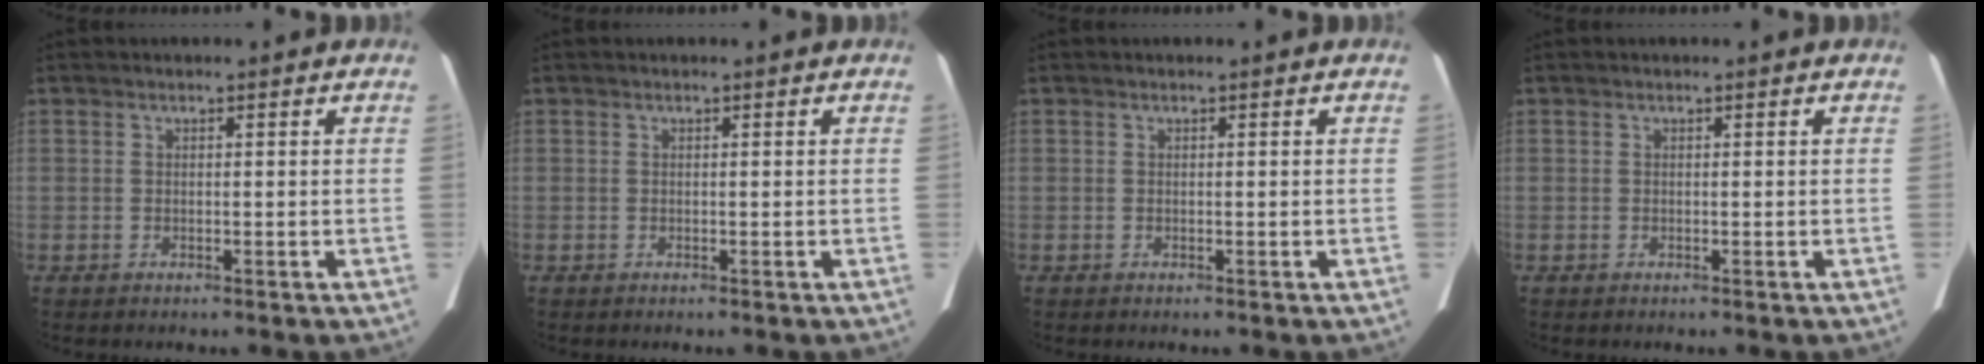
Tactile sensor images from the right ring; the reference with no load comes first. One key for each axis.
{"total": 0.0}
{"total": 0.0}
{"total": 0.0}